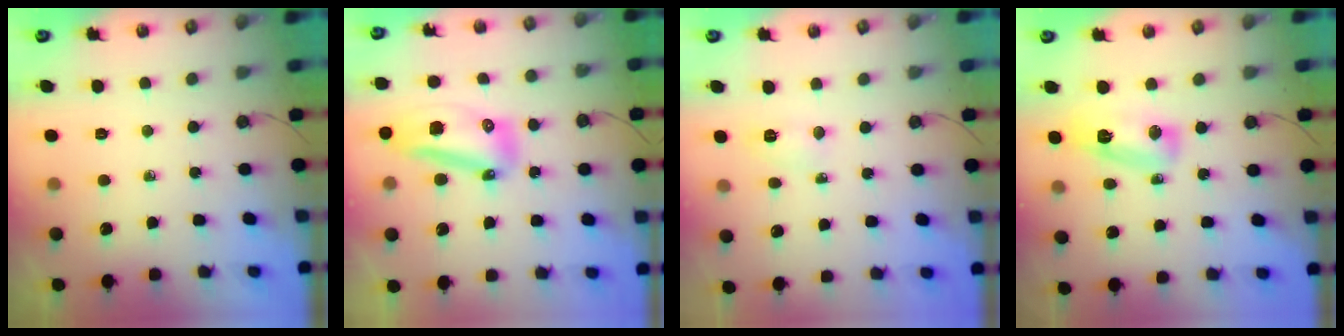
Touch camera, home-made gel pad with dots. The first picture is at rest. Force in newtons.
{"total": 13.9, "press": 13.8, "slide": 1.8}
{"total": 5.1, "press": 5.1, "slide": 0.8}
{"total": 9.9, "press": 8.7, "slide": 4.7}